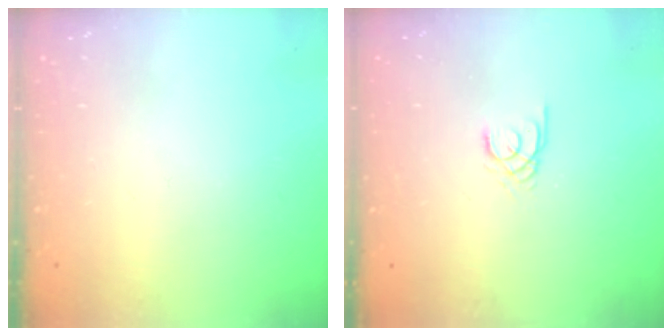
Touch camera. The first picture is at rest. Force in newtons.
{"total": 1.7, "press": 1.7, "slide": 0.2}